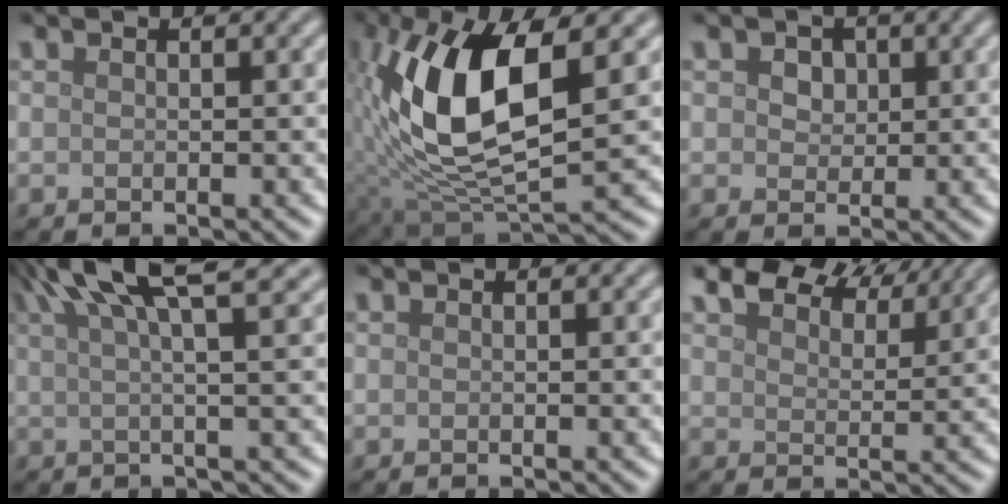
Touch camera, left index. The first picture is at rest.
{"total": 11.3, "force": [1.7, 4.5, 10.2], "torque": [-0.204, 0.001, 0.030]}
{"total": 2.7, "force": [1.2, 1.9, 1.4], "torque": [-0.024, 0.012, 0.004]}
{"total": 8.8, "force": [5.1, 2.2, 6.8], "torque": [-0.080, 0.036, 0.057]}
{"total": 0.0}
{"total": 8.3, "force": [7.1, 2.3, 3.5], "torque": [-0.066, 0.017, 0.101]}